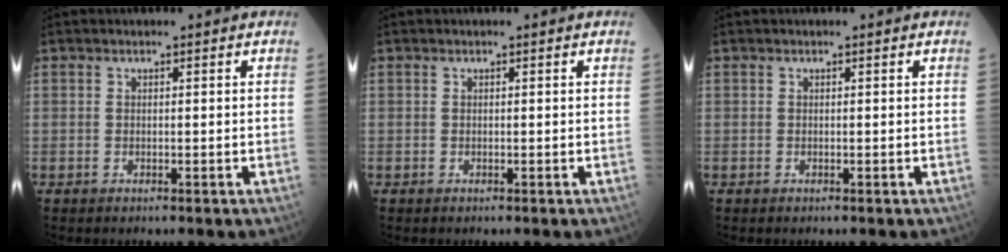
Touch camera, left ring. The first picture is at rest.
{"total": 0.0}
{"total": 0.0}